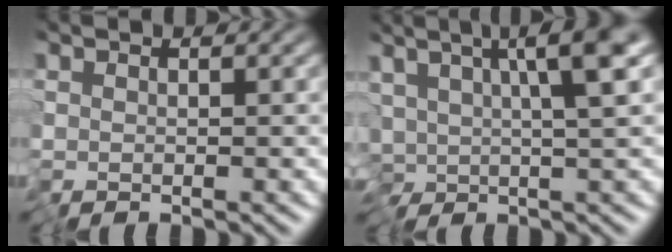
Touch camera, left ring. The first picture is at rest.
{"total": 7.5, "force": [2.6, 2.4, 6.6], "torque": [-0.111, 0.009, 0.043]}